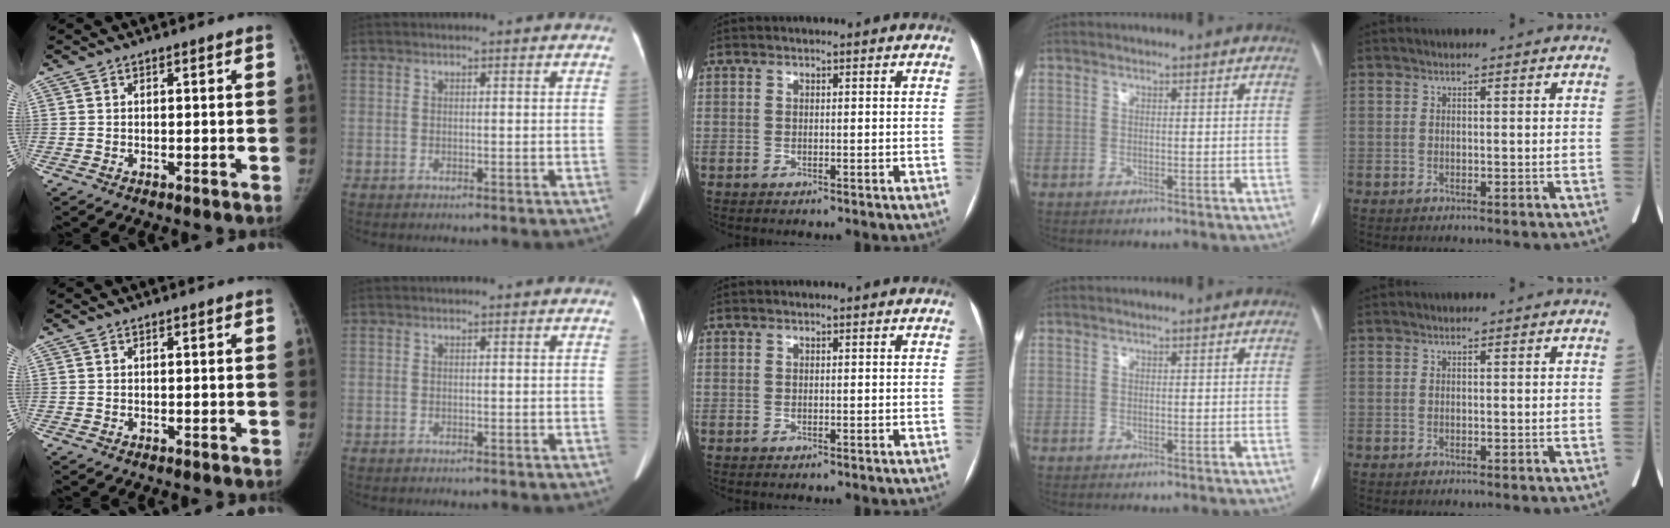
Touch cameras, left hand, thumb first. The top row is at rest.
{}